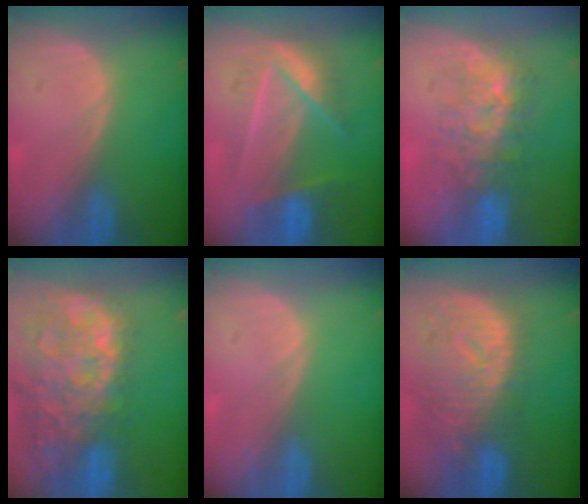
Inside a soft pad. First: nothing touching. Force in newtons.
{"total": 7.1, "press": 7.1, "slide": 0.2}
{"total": 7.9, "press": 7.6, "slide": 2.2}
{"total": 15.0, "press": 12.2, "slide": 8.8}
{"total": 0.0}
{"total": 10.8, "press": 9.6, "slide": 5.0}